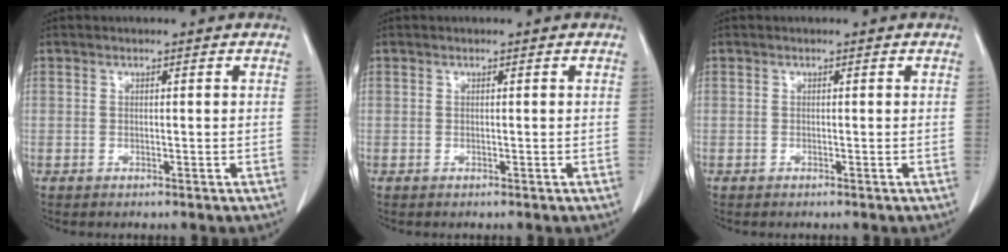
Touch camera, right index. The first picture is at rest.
{"total": 0.0}
{"total": 0.0}